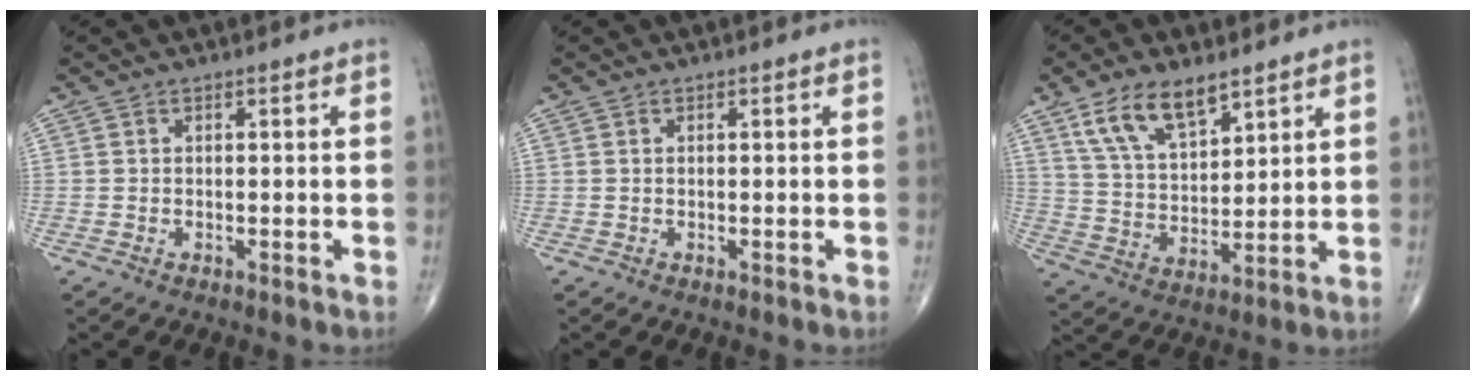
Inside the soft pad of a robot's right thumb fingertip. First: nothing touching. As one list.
[{"total": 0.0}, {"total": 11.6, "force": [7.3, 5.3, 7.3], "torque": [-0.119, -0.034, 0.147]}]